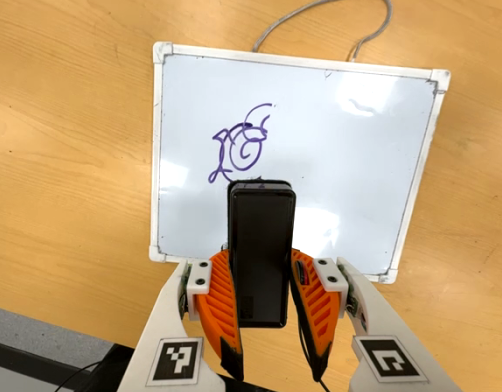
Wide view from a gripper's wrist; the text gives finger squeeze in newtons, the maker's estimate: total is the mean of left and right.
{"total": 8.0, "left": 5.7, "right": 10.2}